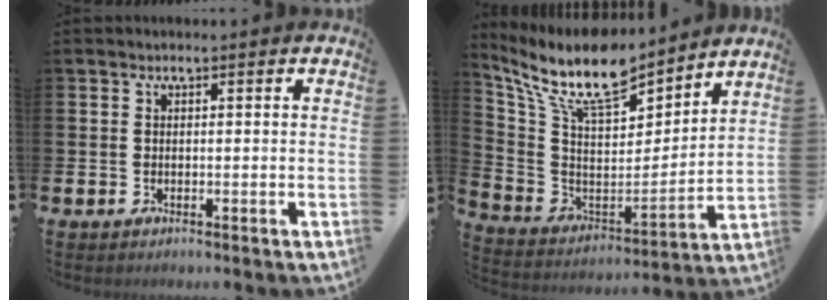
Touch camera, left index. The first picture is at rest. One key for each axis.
{"total": 11.6, "fx": 10.0, "fy": 3.1, "fz": 5.0, "tx": -0.142, "ty": -0.072, "tz": 0.176}